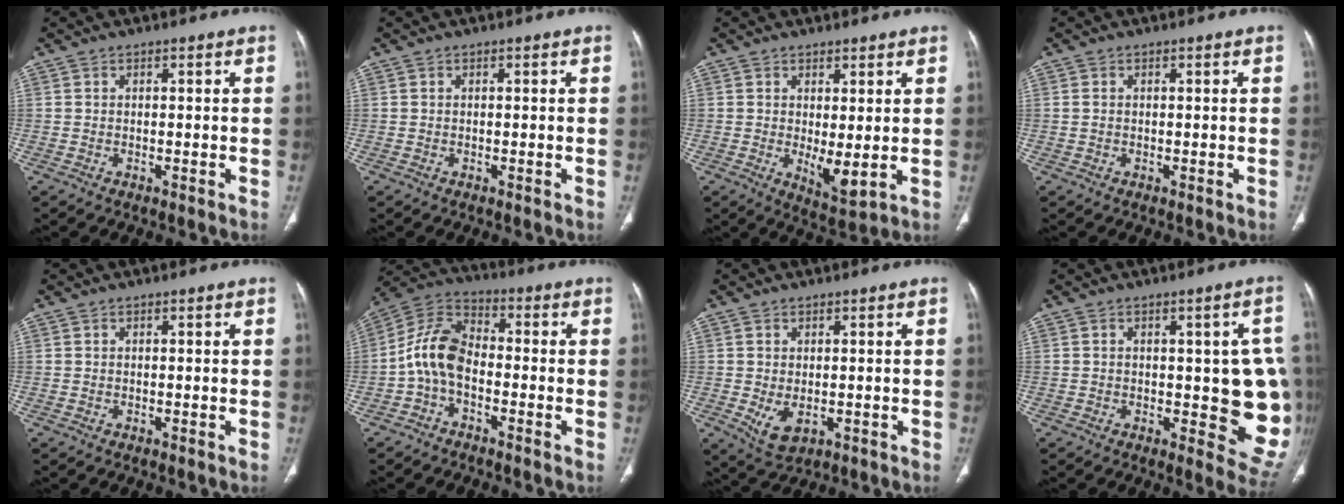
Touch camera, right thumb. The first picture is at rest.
{"total": 0.0}
{"total": 5.4, "force": [0.2, 1.9, 5.1], "torque": [-0.077, -0.020, 0.013]}
{"total": 0.6, "force": [0.1, 0.3, 0.5], "torque": [-0.019, 0.003, 0.005]}
{"total": 0.0}
{"total": 9.6, "force": [-2.2, 5.9, 7.2], "torque": [-0.132, 0.038, -0.058]}
{"total": 4.4, "force": [-0.7, 2.7, 3.4], "torque": [-0.060, -0.008, 0.002]}
{"total": 13.3, "force": [-0.9, 4.9, 12.4], "torque": [-0.120, -0.015, -0.004]}